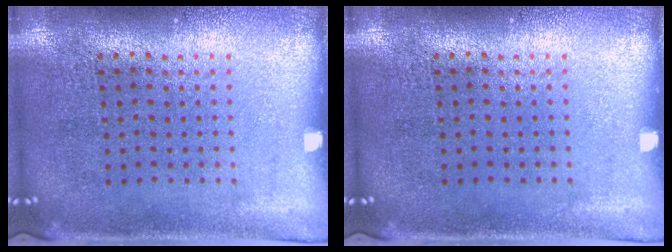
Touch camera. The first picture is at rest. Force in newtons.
{"total": 0.0}